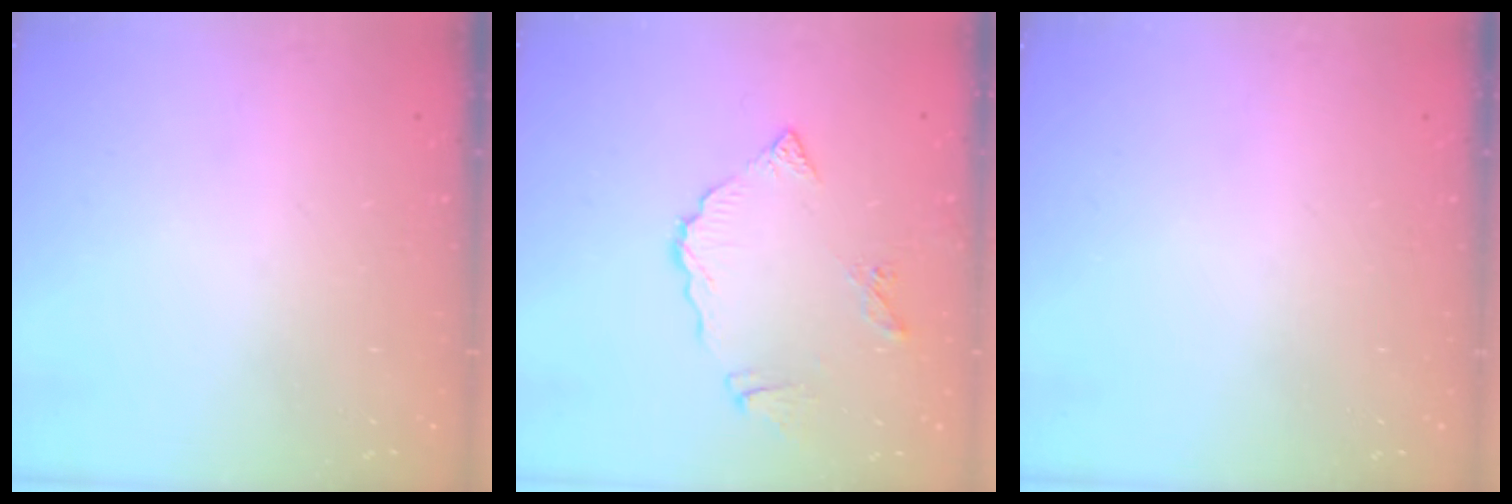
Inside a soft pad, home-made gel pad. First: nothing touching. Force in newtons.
{"total": 8.4, "press": 8.4, "slide": 0.9}
{"total": 0.0}